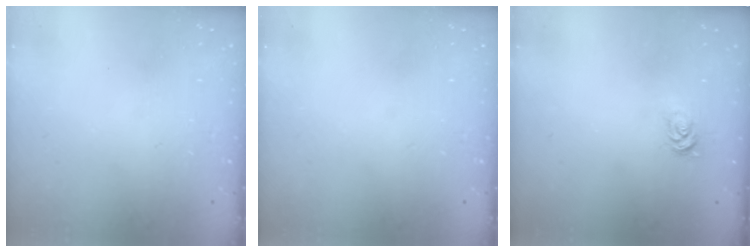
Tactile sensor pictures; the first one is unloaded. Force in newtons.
{"total": 0.0}
{"total": 2.5, "press": 2.5, "slide": 0.3}